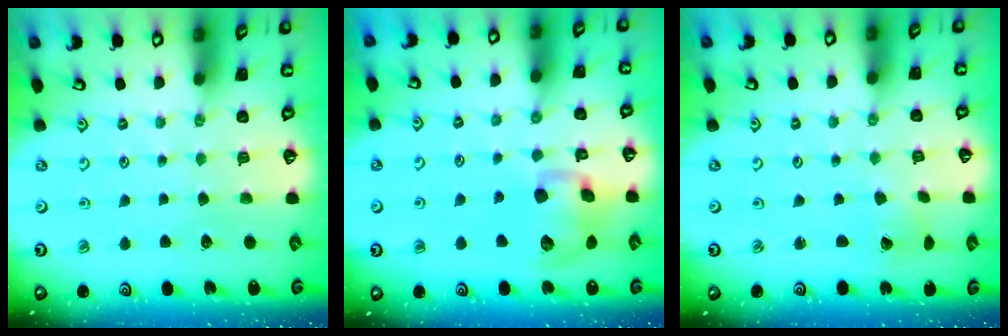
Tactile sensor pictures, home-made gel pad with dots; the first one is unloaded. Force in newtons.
{"total": 12.3, "press": 12.2, "slide": 1.7}
{"total": 2.1, "press": 2.1, "slide": 0.3}